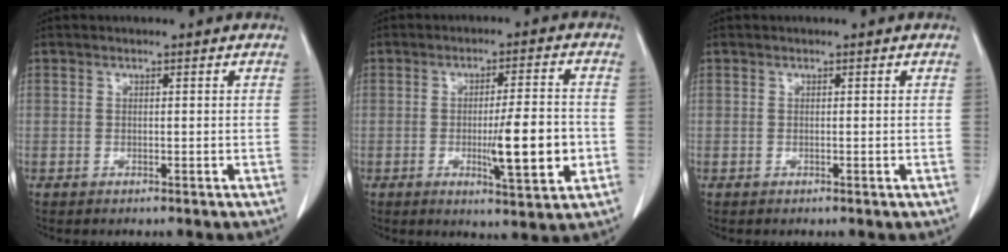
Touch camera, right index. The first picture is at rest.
{"total": 9.6, "force": [-2.1, 1.0, 9.3], "torque": [-0.135, -0.008, -0.030]}
{"total": 0.0}